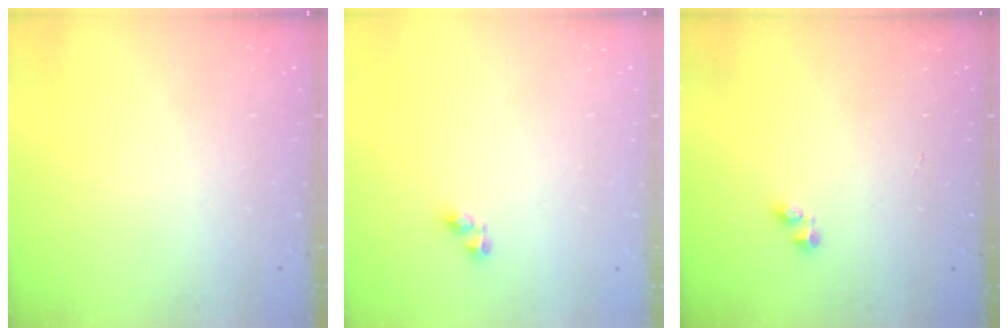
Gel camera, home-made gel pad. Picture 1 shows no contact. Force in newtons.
{"total": 4.2, "press": 4.1, "slide": 0.6}
{"total": 2.3, "press": 2.2, "slide": 0.3}